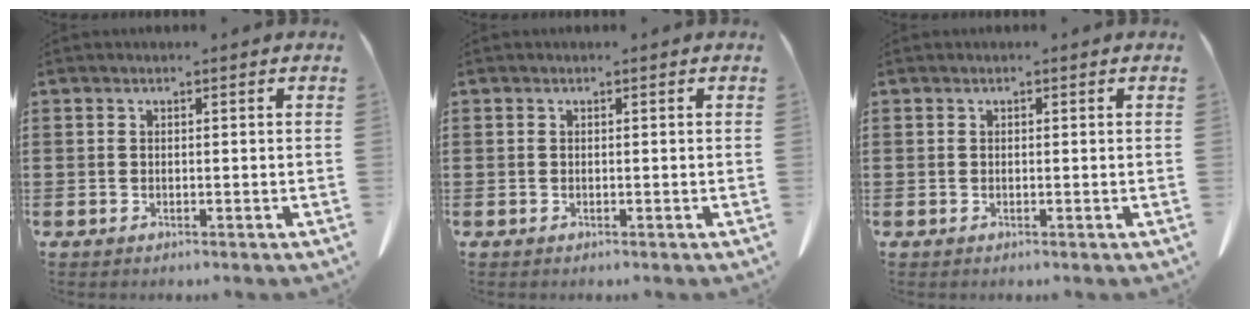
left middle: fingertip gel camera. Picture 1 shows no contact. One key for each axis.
{"total": 0.0}
{"total": 0.0}